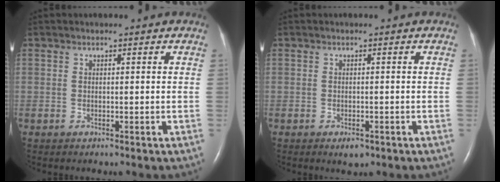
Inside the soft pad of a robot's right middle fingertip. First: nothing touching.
{"total": 1.7, "force": [-1.0, 0.8, 1.1], "torque": [-0.015, 0.000, -0.009]}